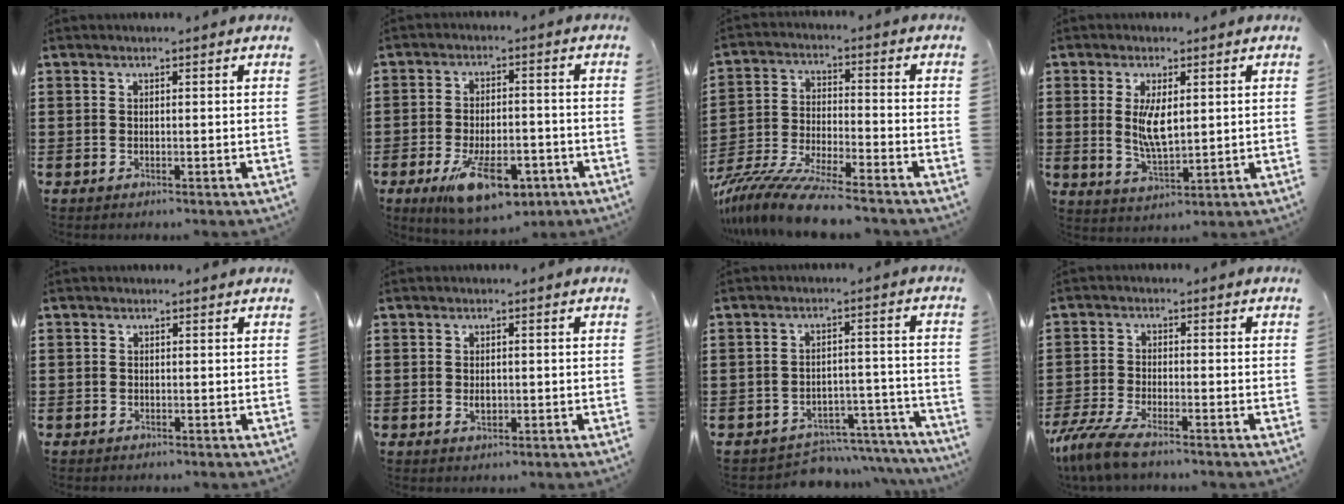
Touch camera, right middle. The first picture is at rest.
{"total": 10.3, "force": [-5.4, 4.4, 7.6], "torque": [-0.138, -0.002, -0.092]}
{"total": 9.7, "force": [-8.9, 0.1, 4.0], "torque": [-0.082, 0.002, -0.173]}
{"total": 5.4, "force": [1.3, 2.2, 4.8], "torque": [-0.092, -0.002, 0.022]}
{"total": 0.6, "force": [0.0, 0.6, 0.0], "torque": [-0.003, 0.003, -0.001]}
{"total": 1.5, "force": [-0.1, 1.0, 1.2], "torque": [-0.017, -0.002, -0.003]}
{"total": 5.0, "force": [-4.9, 1.0, 0.9], "torque": [-0.015, 0.010, -0.096]}
{"total": 5.3, "force": [-4.3, 0.5, 3.1], "torque": [-0.094, -0.024, -0.089]}